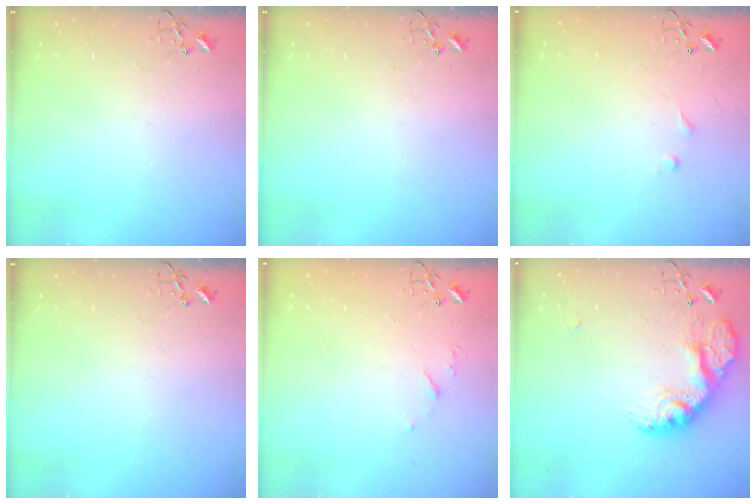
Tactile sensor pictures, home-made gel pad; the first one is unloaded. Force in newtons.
{"total": 0.0}
{"total": 4.5, "press": 4.5, "slide": 0.6}
{"total": 0.0}
{"total": 3.8, "press": 3.7, "slide": 0.6}
{"total": 18.8, "press": 18.7, "slide": 1.6}